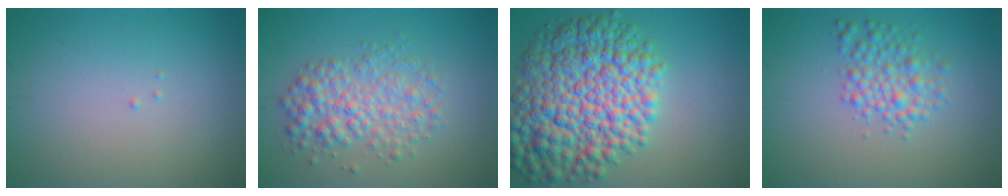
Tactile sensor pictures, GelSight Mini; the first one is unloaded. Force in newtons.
{"total": 4.6, "press": 4.6, "slide": 0.0}
{"total": 12.6, "press": 12.6, "slide": 0.3}
{"total": 3.3, "press": 3.3, "slide": 0.1}